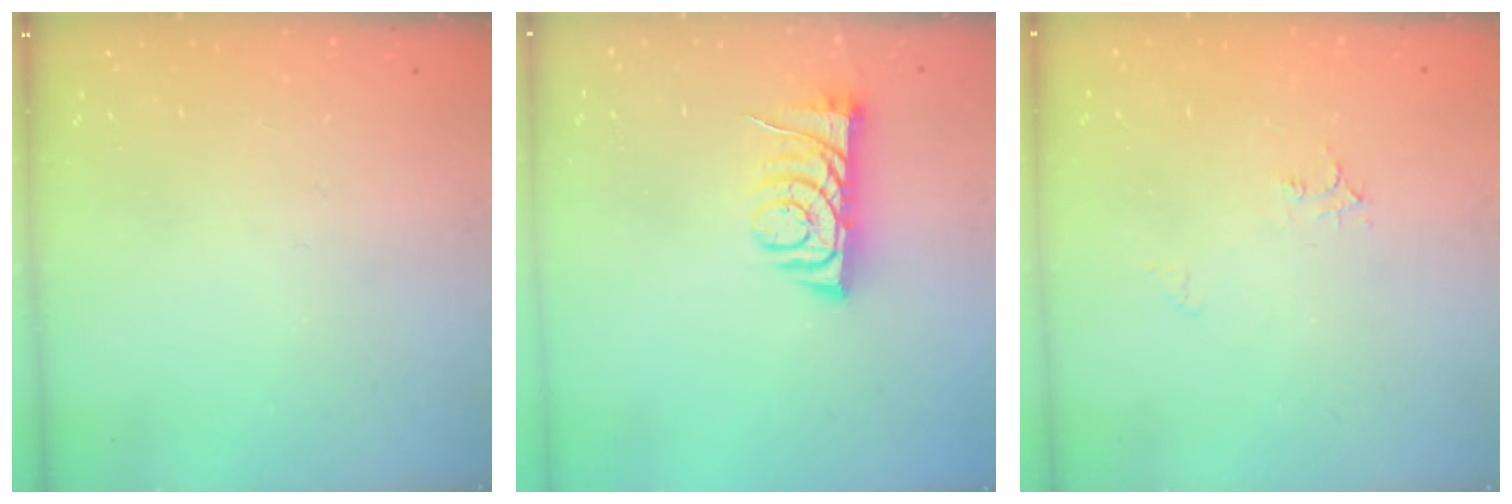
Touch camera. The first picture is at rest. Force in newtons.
{"total": 7.6, "press": 7.5, "slide": 1.0}
{"total": 5.8, "press": 5.8, "slide": 0.5}